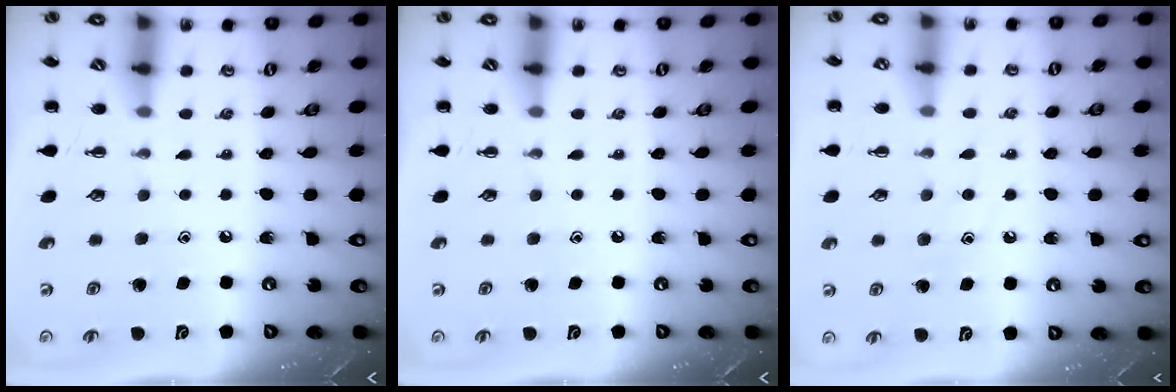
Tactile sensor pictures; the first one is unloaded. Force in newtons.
{"total": 0.0}
{"total": 8.2, "press": 8.1, "slide": 1.5}